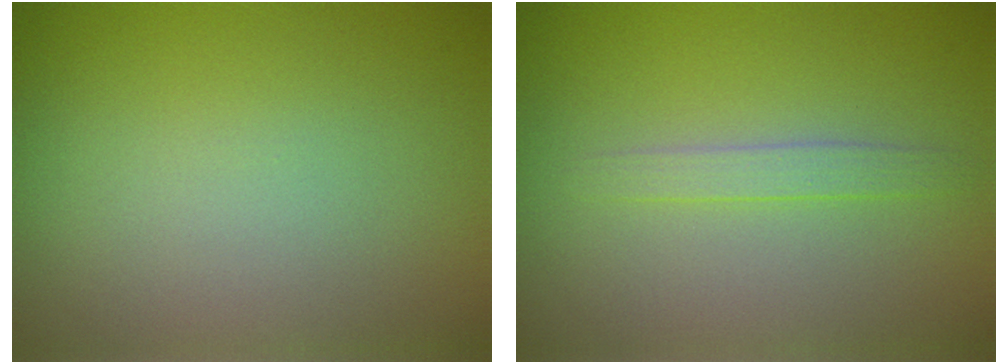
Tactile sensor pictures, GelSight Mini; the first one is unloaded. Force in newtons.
{"total": 1.3, "press": 1.3, "slide": 0.0}